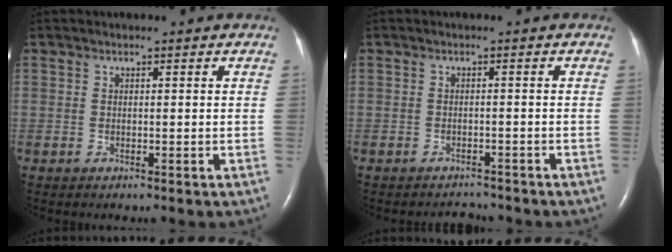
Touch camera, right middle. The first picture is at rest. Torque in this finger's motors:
{"motor_torque": [-0.24, 0.14, -0.05, -0.01]}